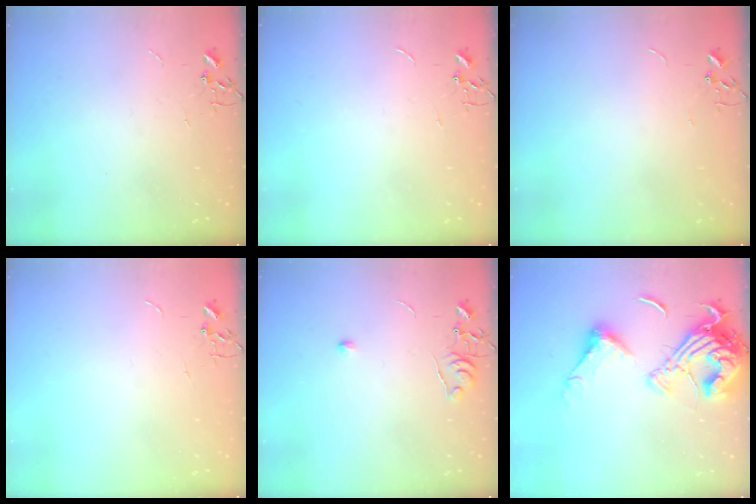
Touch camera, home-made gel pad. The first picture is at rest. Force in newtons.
{"total": 0.0}
{"total": 0.0}
{"total": 0.0}
{"total": 5.7, "press": 5.7, "slide": 0.8}
{"total": 19.0, "press": 18.9, "slide": 1.9}